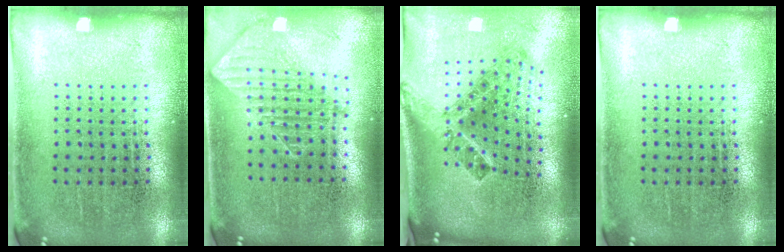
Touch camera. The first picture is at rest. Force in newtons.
{"total": 1.7, "press": 1.3, "slide": 1.0}
{"total": 2.7, "press": 1.6, "slide": 2.1}
{"total": 0.0}